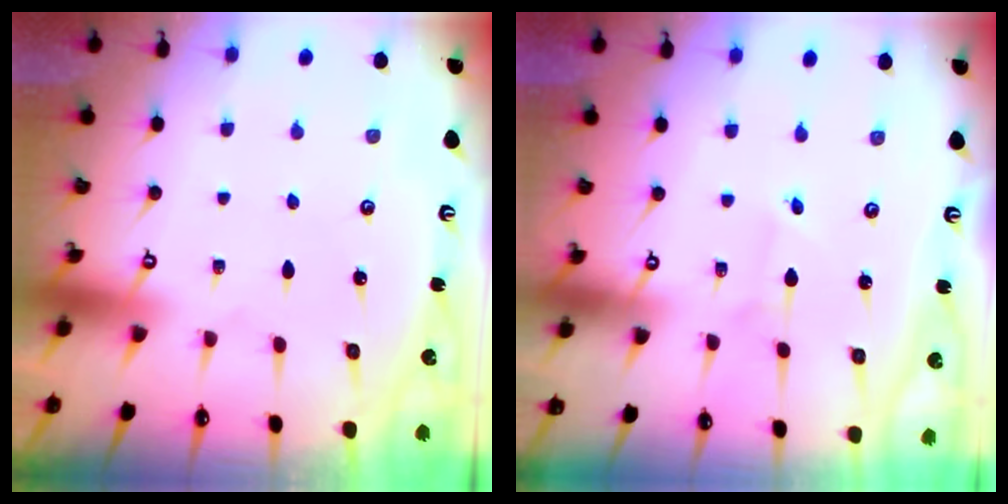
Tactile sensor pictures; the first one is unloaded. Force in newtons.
{"total": 1.4, "press": 1.4, "slide": 0.1}